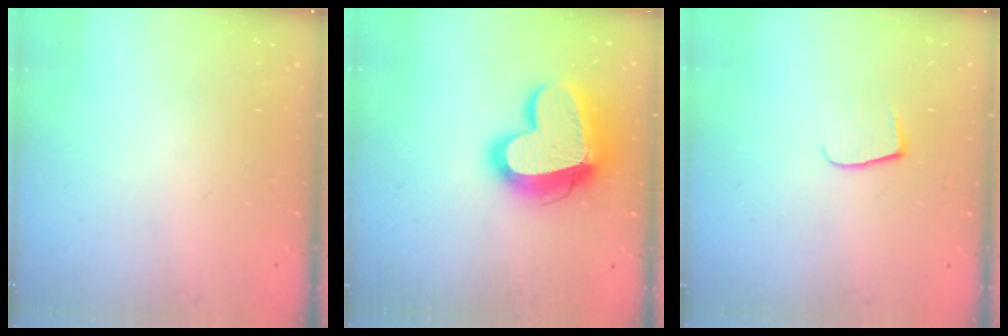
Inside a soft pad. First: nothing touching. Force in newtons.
{"total": 19.4, "press": 19.3, "slide": 1.7}
{"total": 6.2, "press": 6.1, "slide": 0.6}